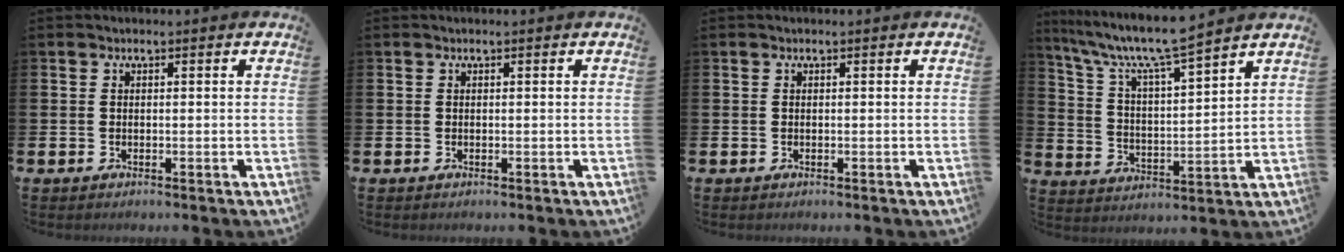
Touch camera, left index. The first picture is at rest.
{"total": 0.0}
{"total": 0.0}
{"total": 9.1, "force": [8.3, 0.4, 3.7], "torque": [-0.109, -0.048, 0.144]}